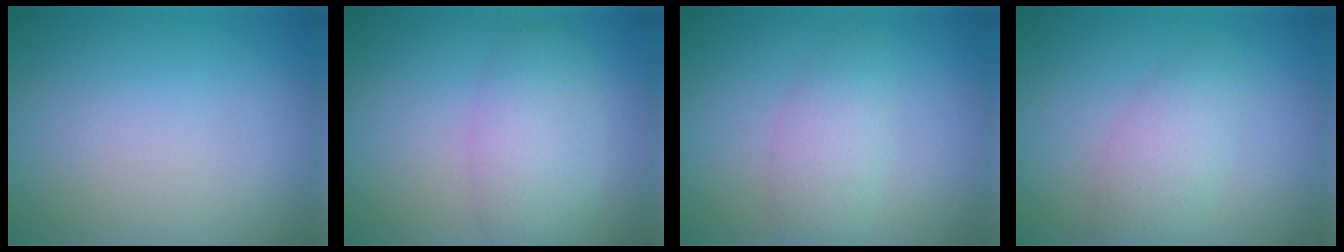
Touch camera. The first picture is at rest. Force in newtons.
{"total": 4.3, "press": 4.3, "slide": 0.2}
{"total": 2.8, "press": 2.8, "slide": 0.1}
{"total": 3.1, "press": 3.1, "slide": 0.0}